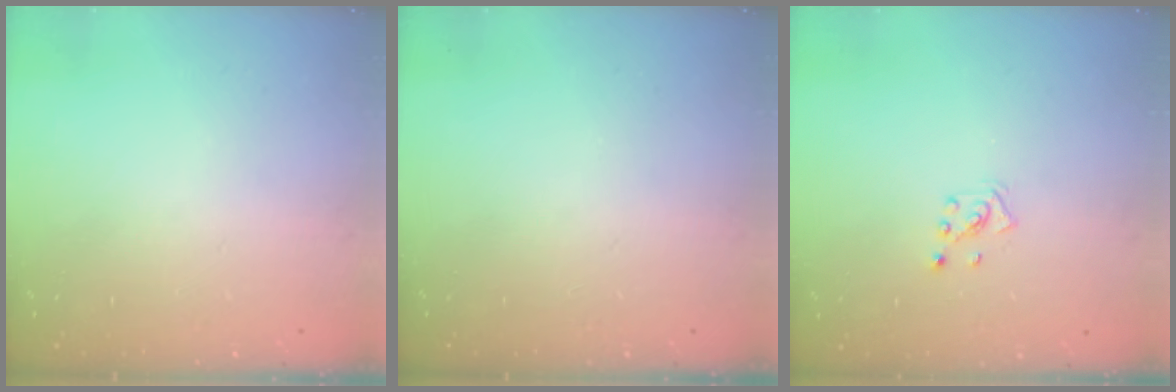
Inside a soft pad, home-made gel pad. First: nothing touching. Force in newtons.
{"total": 0.0}
{"total": 2.1, "press": 2.0, "slide": 0.3}